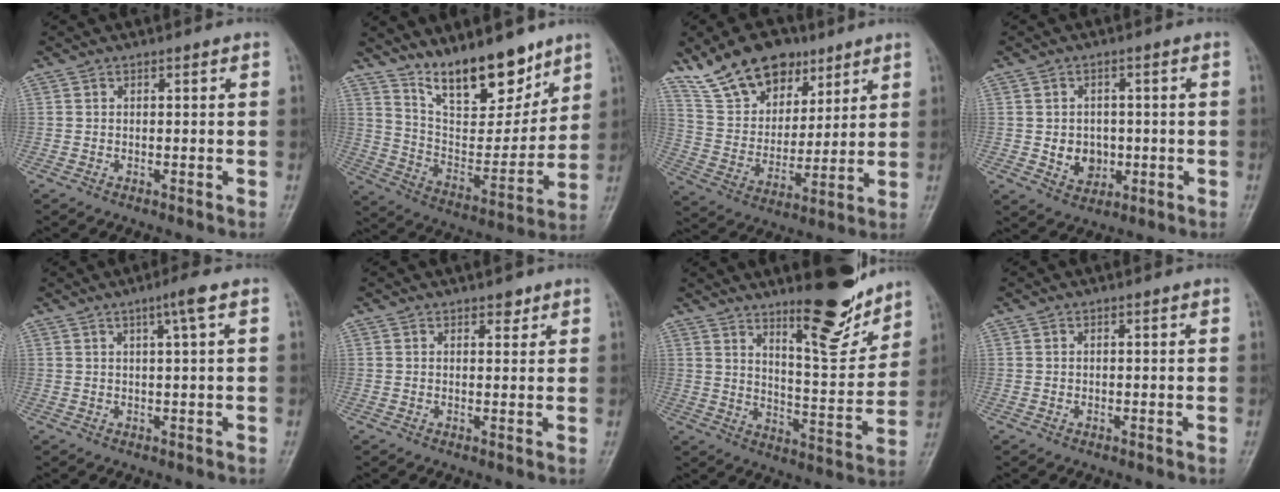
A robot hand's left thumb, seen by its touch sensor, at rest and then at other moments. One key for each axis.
{"total": 16.9, "fx": 12.6, "fy": 6.4, "fz": 9.3, "tx": -0.098, "ty": -0.086, "tz": 0.224}
{"total": 16.2, "fx": 11.1, "fy": 9.3, "fz": 7.2, "tx": -0.087, "ty": -0.042, "tz": 0.207}
{"total": 5.6, "fx": -0.6, "fy": 4.7, "fz": 2.9, "tx": -0.019, "ty": 0.003, "tz": 0.000}
{"total": 3.3, "fx": 1.5, "fy": -0.4, "fz": 2.9, "tx": -0.056, "ty": 0.000, "tz": 0.028}
{"total": 2.0, "fx": 1.4, "fy": 1.1, "fz": 0.9, "tx": 0.002, "ty": -0.007, "tz": 0.017}
{"total": 14.3, "fx": 10.6, "fy": 3.5, "fz": 8.8, "tx": -0.097, "ty": -0.084, "tz": 0.169}
{"total": 0.0}